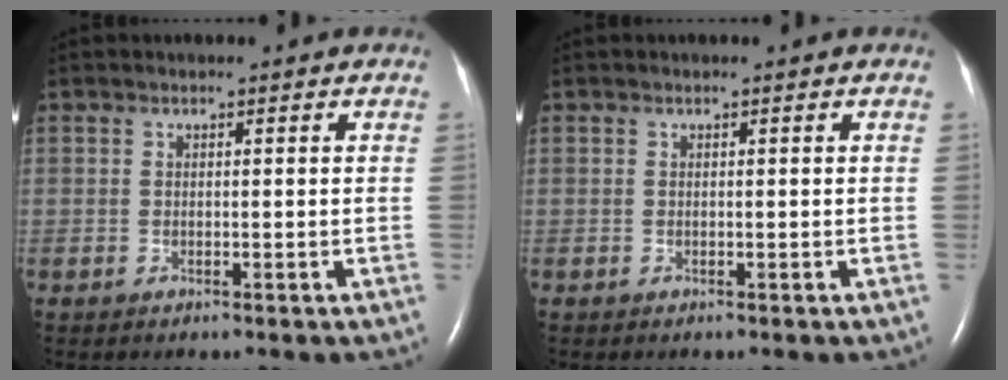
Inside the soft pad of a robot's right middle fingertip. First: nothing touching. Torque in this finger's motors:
{"motor_torque": [0.00, 0.00, 0.00, 0.00]}